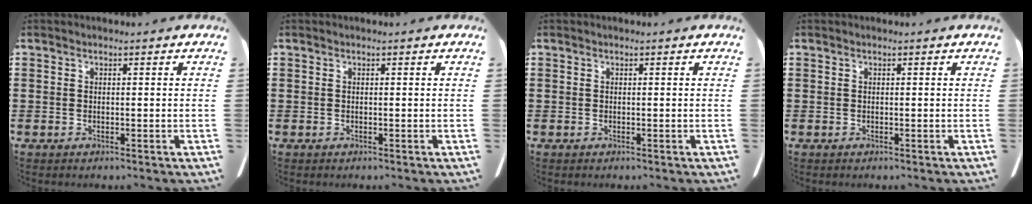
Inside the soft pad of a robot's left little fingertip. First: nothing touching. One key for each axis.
{"total": 0.0}
{"total": 0.0}
{"total": 0.0}